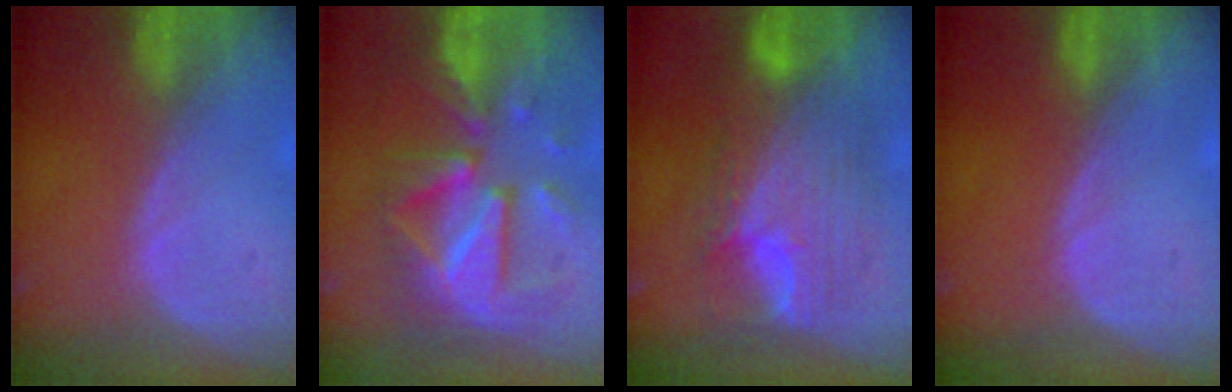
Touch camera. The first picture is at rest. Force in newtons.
{"total": 12.2, "press": 12.1, "slide": 1.1}
{"total": 10.9, "press": 10.9, "slide": 0.8}
{"total": 0.0}